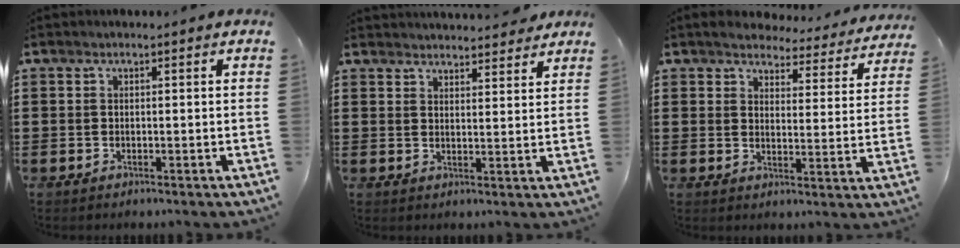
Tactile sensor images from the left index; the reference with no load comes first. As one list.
[{"total": 3.4, "force": [3.4, 0.2, 0.1], "torque": [-0.002, -0.014, 0.064]}, {"total": 4.4, "force": [4.3, 0.4, 0.6], "torque": [-0.028, -0.033, 0.072]}]